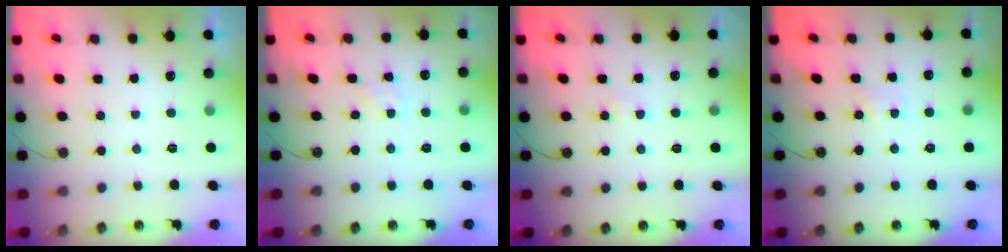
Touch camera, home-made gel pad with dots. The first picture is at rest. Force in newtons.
{"total": 2.2, "press": 2.1, "slide": 0.3}
{"total": 2.4, "press": 2.3, "slide": 0.4}
{"total": 3.7, "press": 3.7, "slide": 0.5}